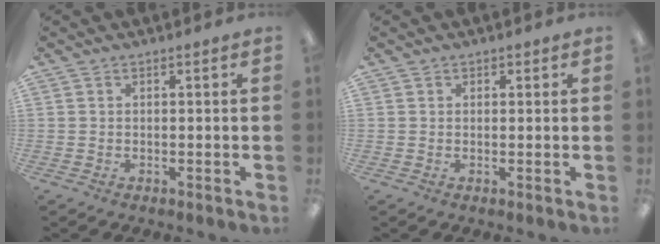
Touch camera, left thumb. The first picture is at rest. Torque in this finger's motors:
{"motor_torque": [-0.16, -0.56, -0.07, -0.02, -0.05]}